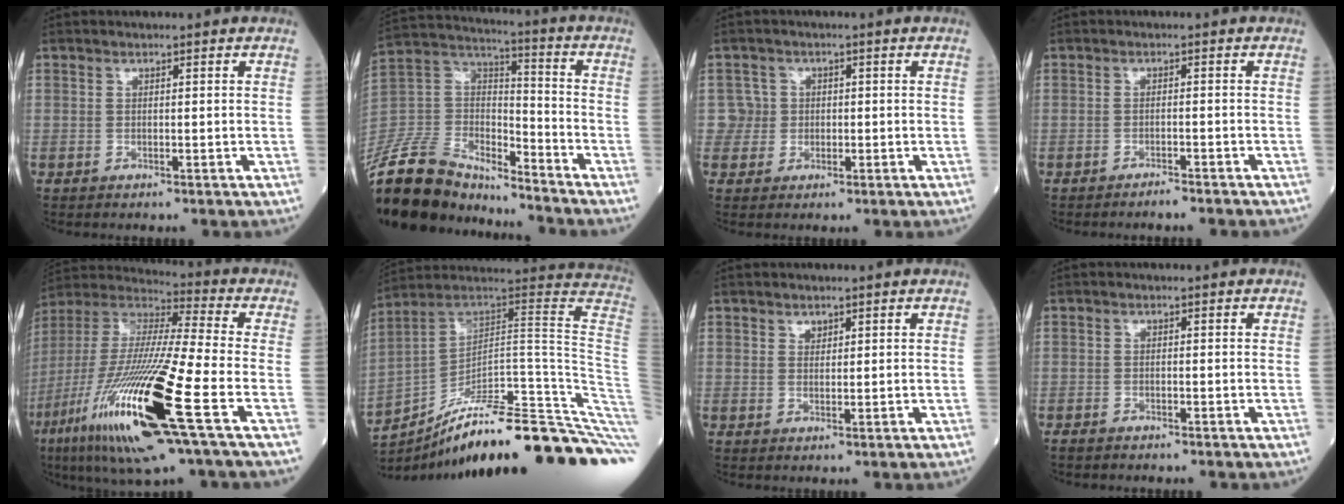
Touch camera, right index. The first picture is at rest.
{"total": 19.5, "force": [-17.5, 5.7, 6.4], "torque": [-0.146, 0.028, -0.325]}
{"total": 2.9, "force": [0.0, 2.8, -0.5], "torque": [0.023, 0.008, -0.003]}
{"total": 2.7, "force": [-2.5, 0.0, 1.0], "torque": [-0.016, -0.001, -0.032]}
{"total": 25.0, "force": [-9.7, 1.7, 23.0], "torque": [-0.483, -0.057, -0.186]}
{"total": 29.7, "force": [-20.8, 0.8, 21.2], "torque": [-0.145, 0.023, -0.294]}
{"total": 1.1, "force": [0.8, 0.6, 0.3], "torque": [-0.003, -0.004, 0.012]}
{"total": 1.3, "force": [-1.2, 0.3, 0.4], "torque": [-0.010, -0.001, -0.018]}